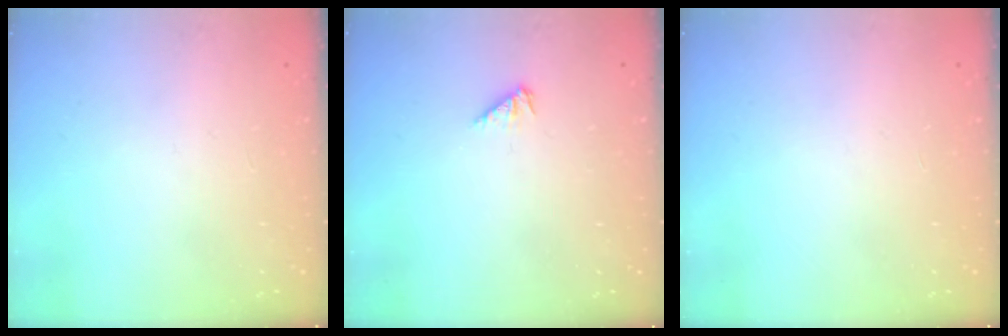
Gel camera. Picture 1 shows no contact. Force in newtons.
{"total": 2.6, "press": 2.5, "slide": 0.6}
{"total": 0.0}